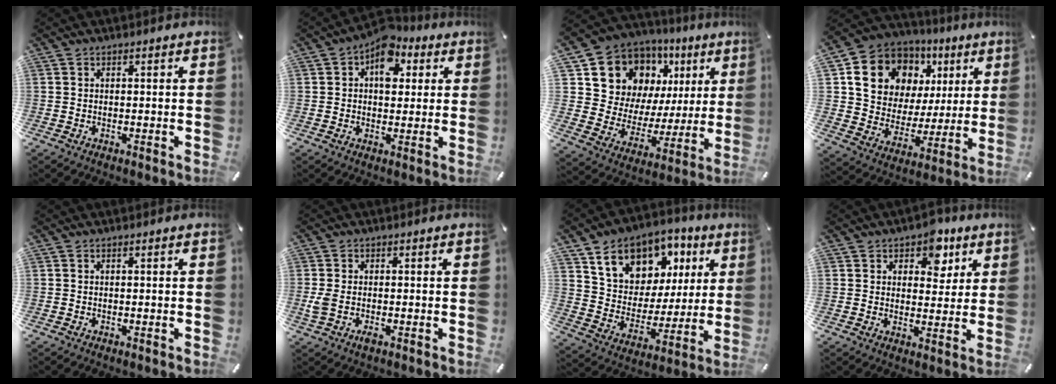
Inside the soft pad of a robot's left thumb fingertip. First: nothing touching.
{"total": 9.8, "force": [3.4, 6.7, 6.2], "torque": [-0.076, -0.013, 0.056]}
{"total": 13.0, "force": [8.5, 9.4, 3.0], "torque": [-0.066, -0.080, 0.160]}
{"total": 14.2, "force": [6.8, 11.3, 5.2], "torque": [-0.097, -0.041, 0.133]}
{"total": 0.0}
{"total": 2.9, "force": [-0.5, 1.6, 2.3], "torque": [-0.048, -0.001, -0.009]}
{"total": 14.2, "force": [8.1, 10.8, 4.3], "torque": [-0.086, -0.051, 0.151]}
{"total": 7.8, "force": [4.5, 5.6, 3.1], "torque": [-0.026, -0.023, 0.075]}